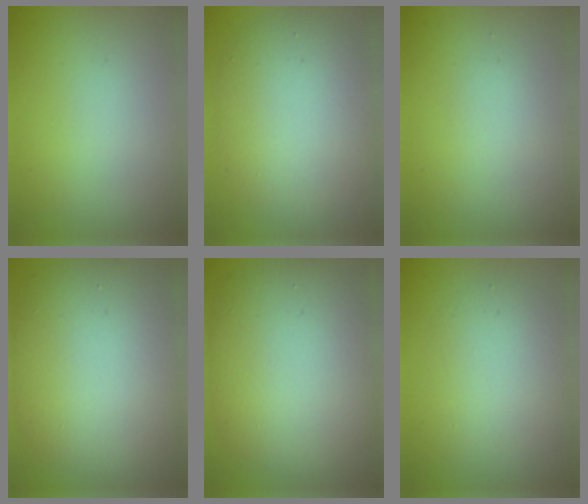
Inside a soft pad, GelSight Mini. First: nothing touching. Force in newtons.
{"total": 7.0, "press": 7.0, "slide": 0.6}
{"total": 1.1, "press": 1.1, "slide": 0.1}
{"total": 11.7, "press": 11.6, "slide": 1.1}
{"total": 10.9, "press": 10.9, "slide": 0.9}
{"total": 3.4, "press": 3.3, "slide": 0.2}